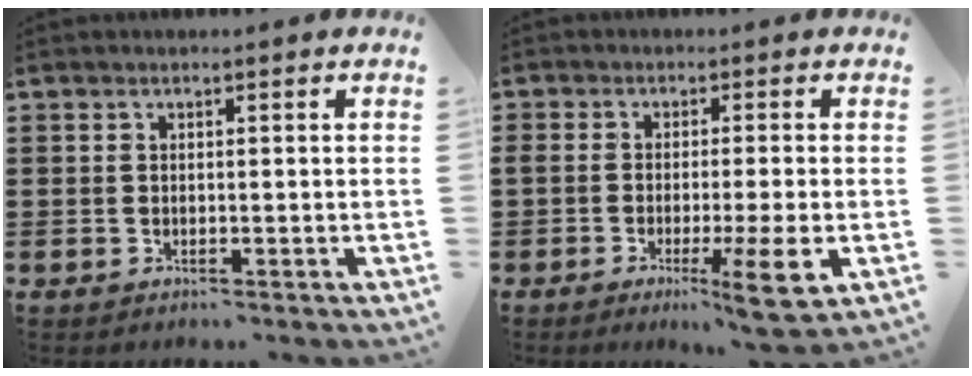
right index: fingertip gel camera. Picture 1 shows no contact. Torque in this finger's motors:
{"motor_torque": [2.04, -0.09, 0.89, 0.13]}